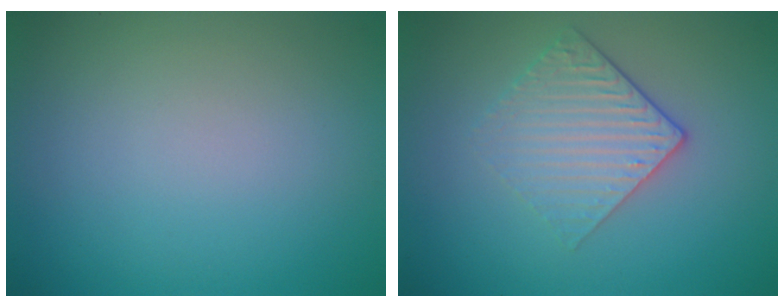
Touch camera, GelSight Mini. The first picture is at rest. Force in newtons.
{"total": 3.2, "press": 2.6, "slide": 1.8}